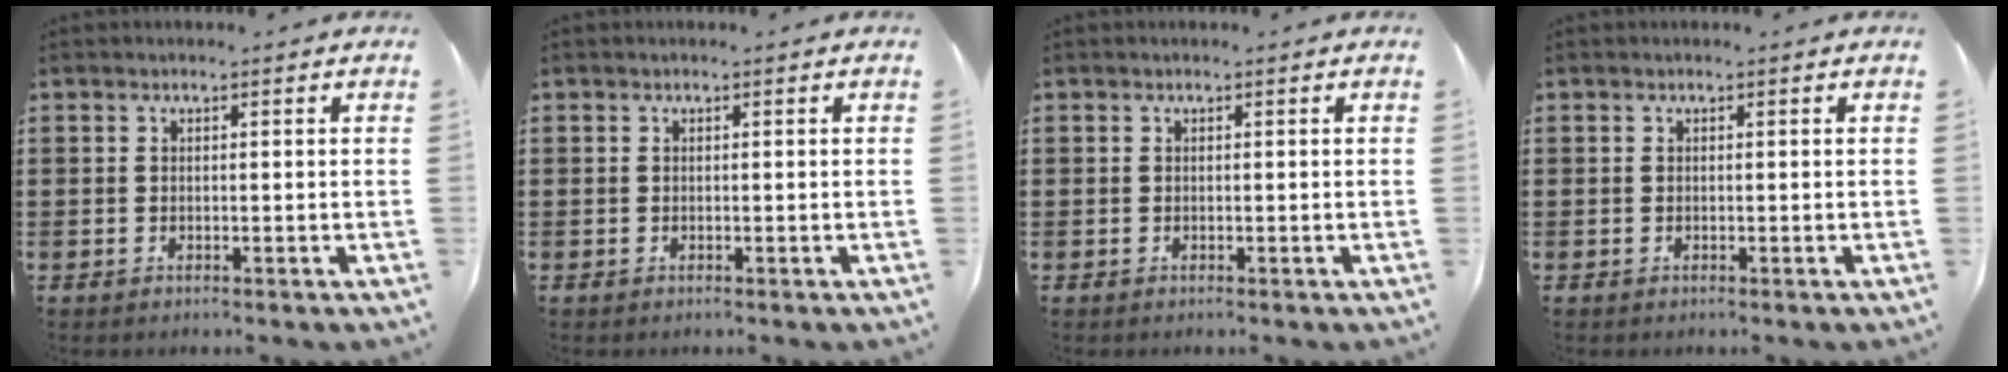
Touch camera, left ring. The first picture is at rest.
{"total": 0.0}
{"total": 0.0}
{"total": 0.0}